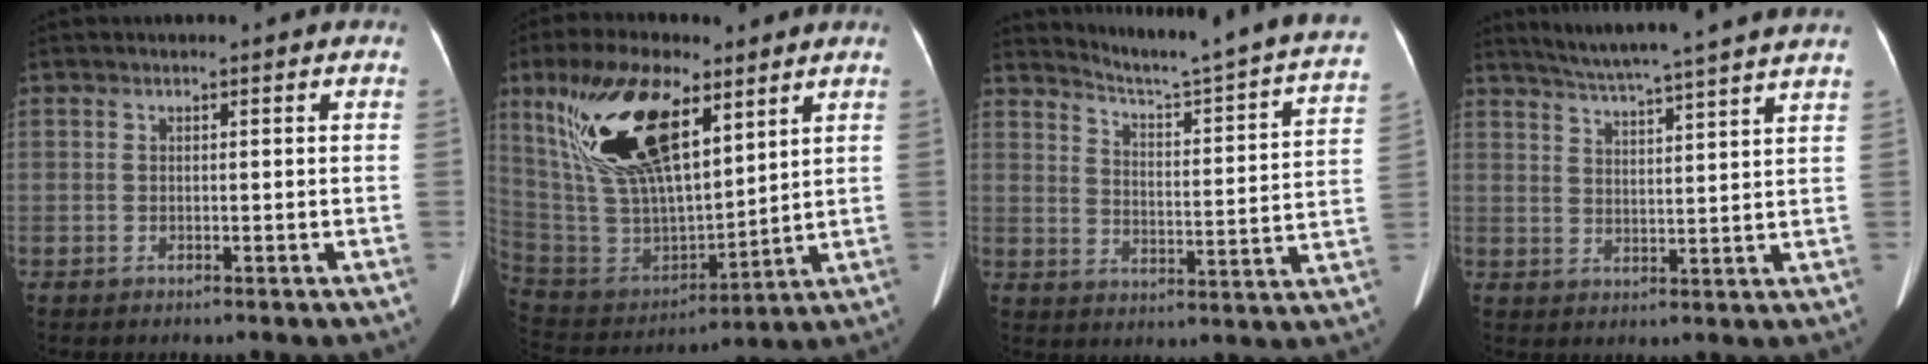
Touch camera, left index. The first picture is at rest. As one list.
[{"total": 20.0, "force": [10.1, 7.9, 15.3], "torque": [-0.318, 0.015, 0.194]}, {"total": 21.9, "force": [20.0, -0.5, 8.9], "torque": [-0.135, -0.080, 0.249]}, {"total": 16.2, "force": [14.4, -1.3, 7.4], "torque": [-0.126, -0.004, 0.191]}]